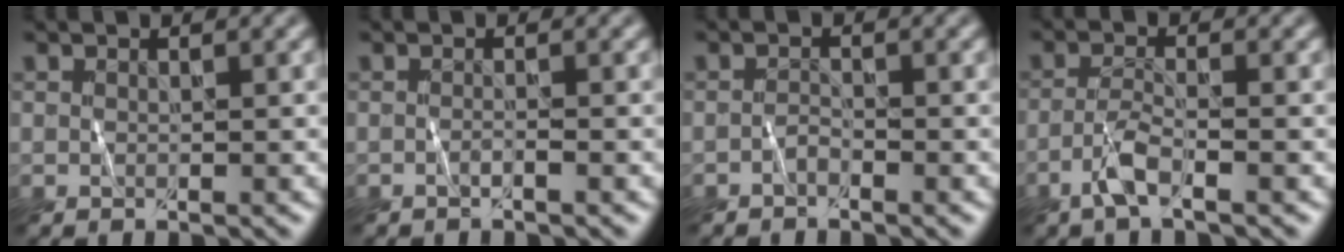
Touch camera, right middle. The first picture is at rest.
{"total": 0.6, "force": [-0.5, 0.0, 0.4], "torque": [-0.006, 0.001, -0.010]}
{"total": 0.8, "force": [-0.6, 0.2, 0.3], "torque": [-0.005, 0.003, -0.014]}
{"total": 2.6, "force": [-1.8, 0.4, 1.8], "torque": [-0.043, 0.009, -0.041]}